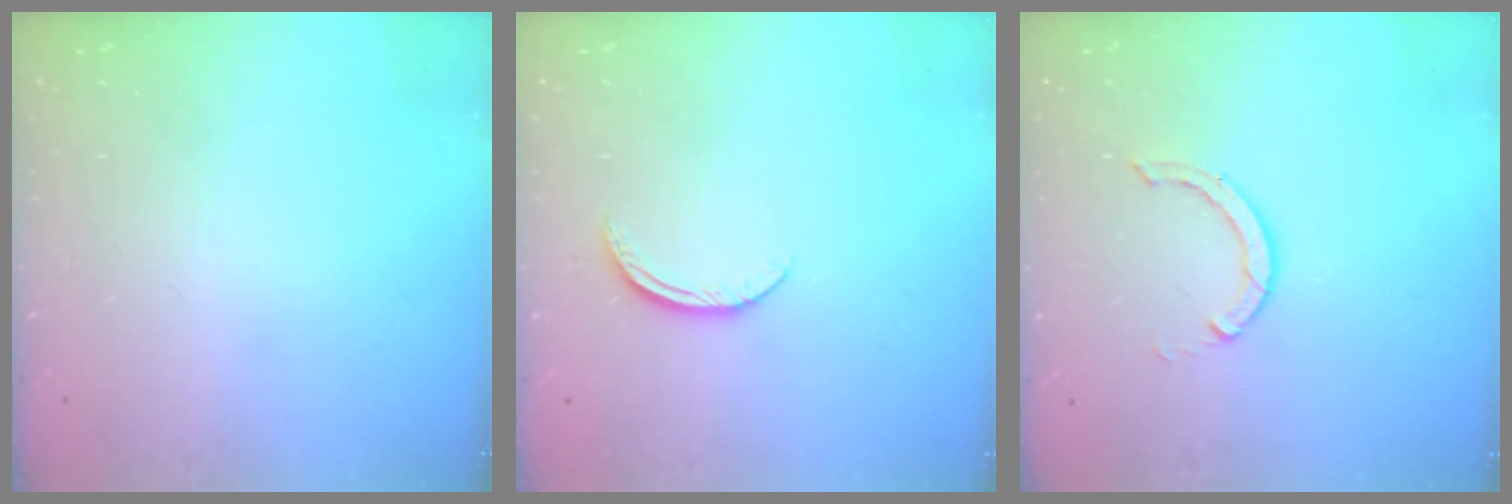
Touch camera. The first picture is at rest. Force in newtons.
{"total": 7.2, "press": 7.1, "slide": 0.8}
{"total": 2.9, "press": 2.9, "slide": 0.4}